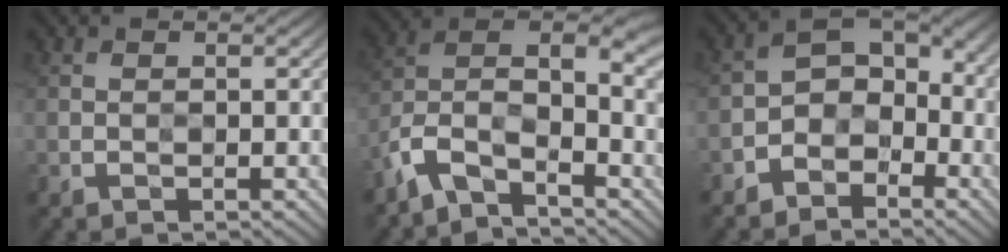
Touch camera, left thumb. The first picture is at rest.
{"total": 8.1, "force": [-4.2, 3.2, 6.1], "torque": [-0.112, -0.001, -0.102]}
{"total": 5.6, "force": [-3.5, 3.3, 2.8], "torque": [-0.032, 0.003, -0.080]}